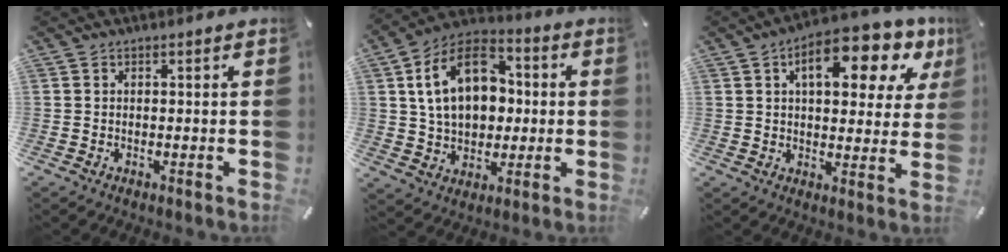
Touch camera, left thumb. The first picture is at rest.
{"total": 16.4, "force": [2.7, 12.3, 10.5], "torque": [-0.196, 0.004, 0.048]}
{"total": 14.4, "force": [6.9, 7.0, 10.5], "torque": [-0.139, -0.030, 0.107]}